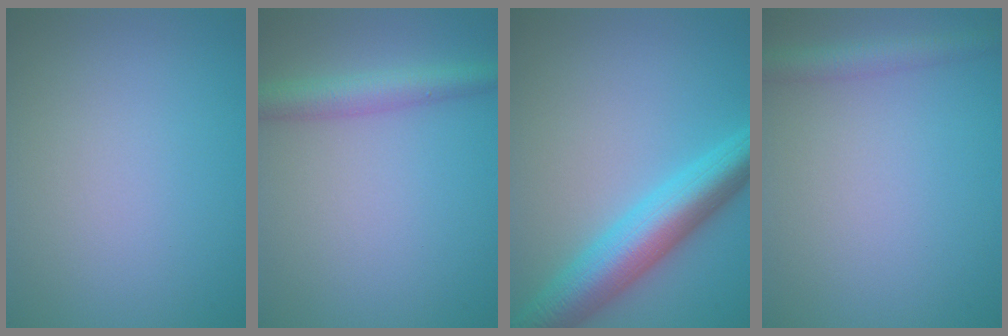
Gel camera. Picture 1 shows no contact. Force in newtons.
{"total": 3.5, "press": 3.5, "slide": 0.1}
{"total": 7.6, "press": 7.6, "slide": 0.2}
{"total": 2.6, "press": 2.6, "slide": 0.0}